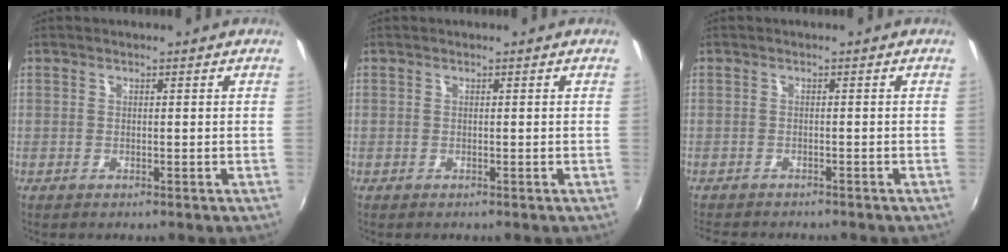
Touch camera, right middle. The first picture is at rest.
{"total": 0.0}
{"total": 4.5, "force": [-4.2, 1.0, 1.4], "torque": [-0.040, -0.015, -0.067]}